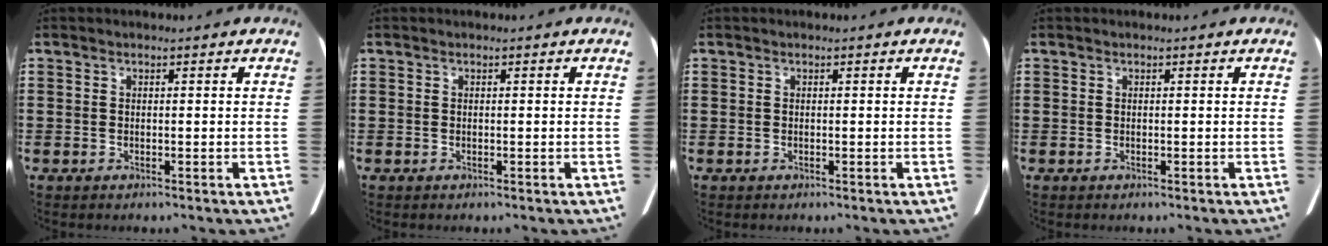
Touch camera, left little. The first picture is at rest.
{"total": 0.0}
{"total": 0.0}
{"total": 0.0}